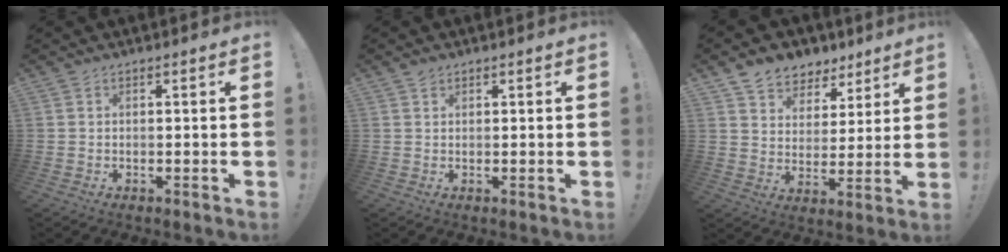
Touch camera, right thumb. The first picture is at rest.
{"total": 1.2, "force": [1.1, 0.6, 0.2], "torque": [0.005, -0.004, 0.019]}
{"total": 7.6, "force": [5.3, 5.3, 0.8], "torque": [-0.016, -0.043, 0.106]}